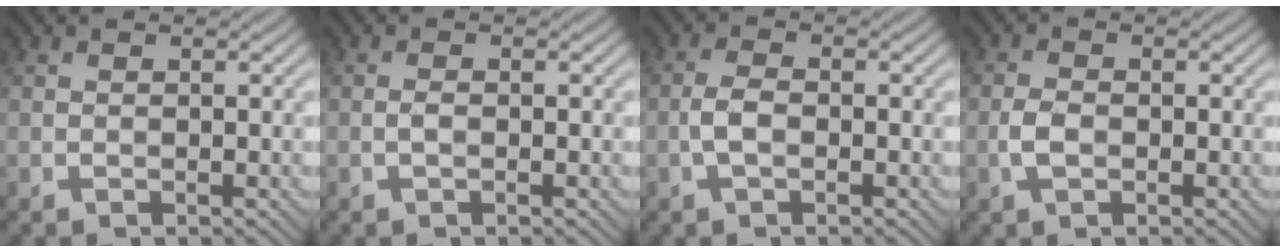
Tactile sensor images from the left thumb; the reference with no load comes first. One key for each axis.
{"total": 1.0, "fx": -0.3, "fy": 0.3, "fz": 0.9, "tx": -0.020, "ty": 0.003, "tz": -0.008}
{"total": 2.7, "fx": -0.9, "fy": 1.2, "fz": 2.2, "tx": -0.049, "ty": 0.005, "tz": -0.022}
{"total": 2.6, "fx": -0.8, "fy": 1.6, "fz": 1.9, "tx": -0.042, "ty": 0.002, "tz": -0.018}